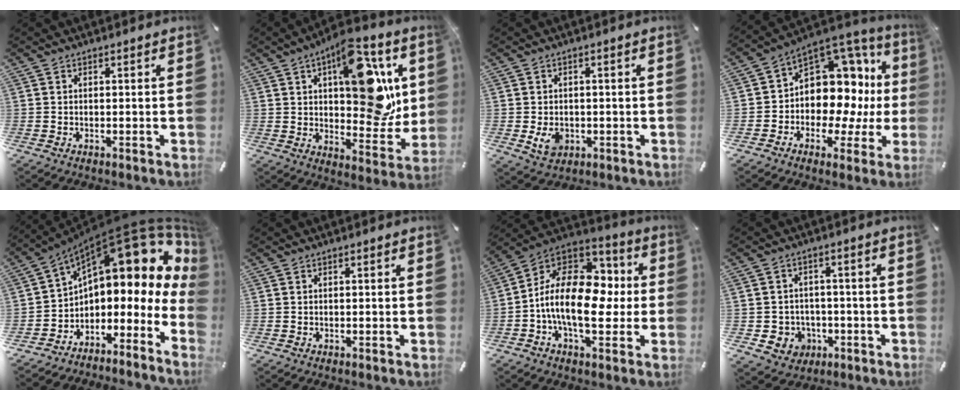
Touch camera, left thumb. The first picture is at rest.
{"total": 19.8, "force": [7.2, 10.0, 15.5], "torque": [-0.190, -0.037, 0.118]}
{"total": 4.5, "force": [-0.8, 3.6, 2.6], "torque": [-0.041, -0.006, -0.016]}
{"total": 13.1, "force": [3.1, 10.2, 7.6], "torque": [-0.098, -0.054, 0.056]}
{"total": 16.6, "force": [10.7, 7.8, 10.0], "torque": [-0.137, -0.098, 0.178]}
{"total": 0.0}
{"total": 19.0, "force": [-2.6, 11.7, 14.7], "torque": [-0.258, 0.009, -0.043]}
{"total": 6.2, "force": [-1.3, 5.9, 1.2], "torque": [-0.020, 0.006, -0.020]}